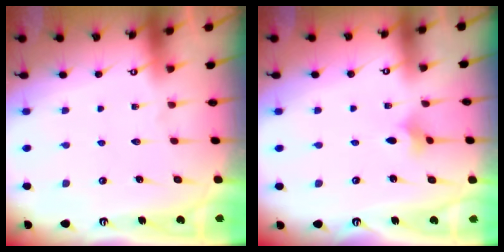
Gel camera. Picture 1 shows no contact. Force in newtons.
{"total": 1.9, "press": 1.8, "slide": 0.5}